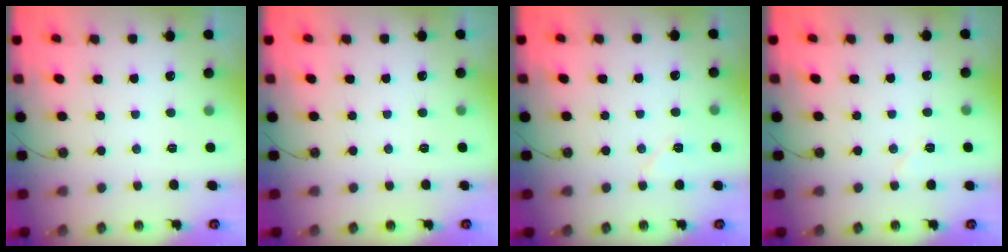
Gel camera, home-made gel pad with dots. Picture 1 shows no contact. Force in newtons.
{"total": 0.0}
{"total": 6.1, "press": 5.6, "slide": 2.5}
{"total": 4.8, "press": 4.3, "slide": 2.1}